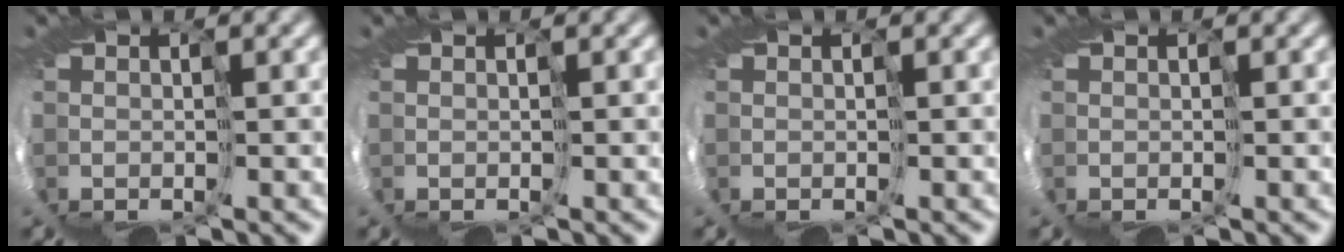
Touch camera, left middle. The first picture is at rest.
{"total": 0.0}
{"total": 0.0}
{"total": 0.0}